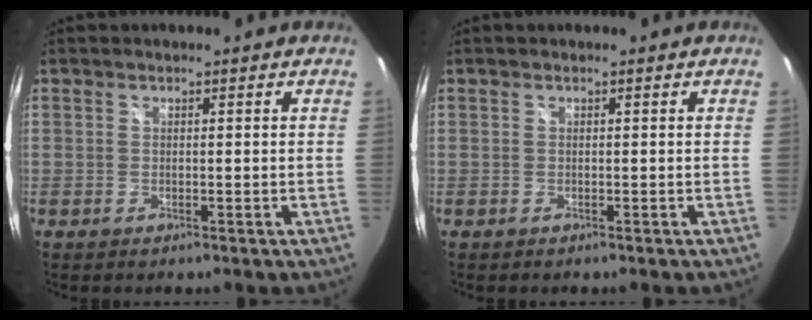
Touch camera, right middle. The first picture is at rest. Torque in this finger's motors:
{"motor_torque": [0.11, -0.27, 0.03, 0.01]}